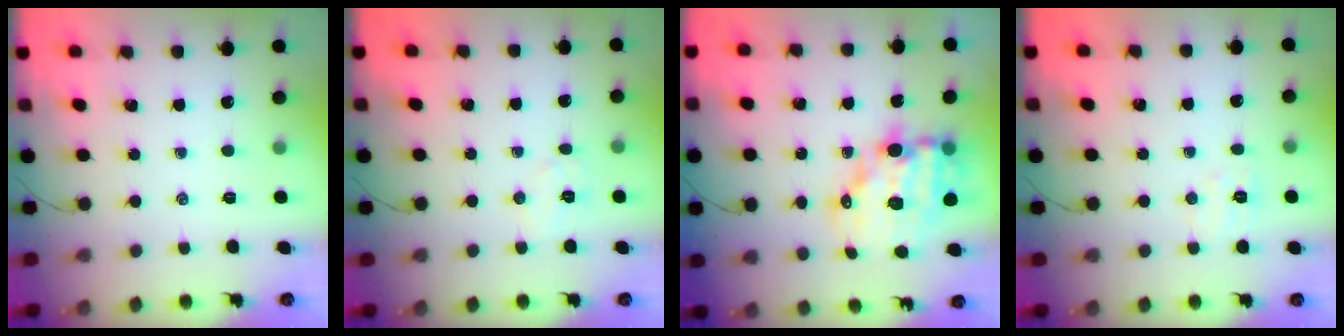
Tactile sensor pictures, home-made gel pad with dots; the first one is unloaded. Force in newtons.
{"total": 5.4, "press": 5.3, "slide": 1.0}
{"total": 15.0, "press": 14.6, "slide": 3.4}
{"total": 4.5, "press": 4.4, "slide": 1.1}